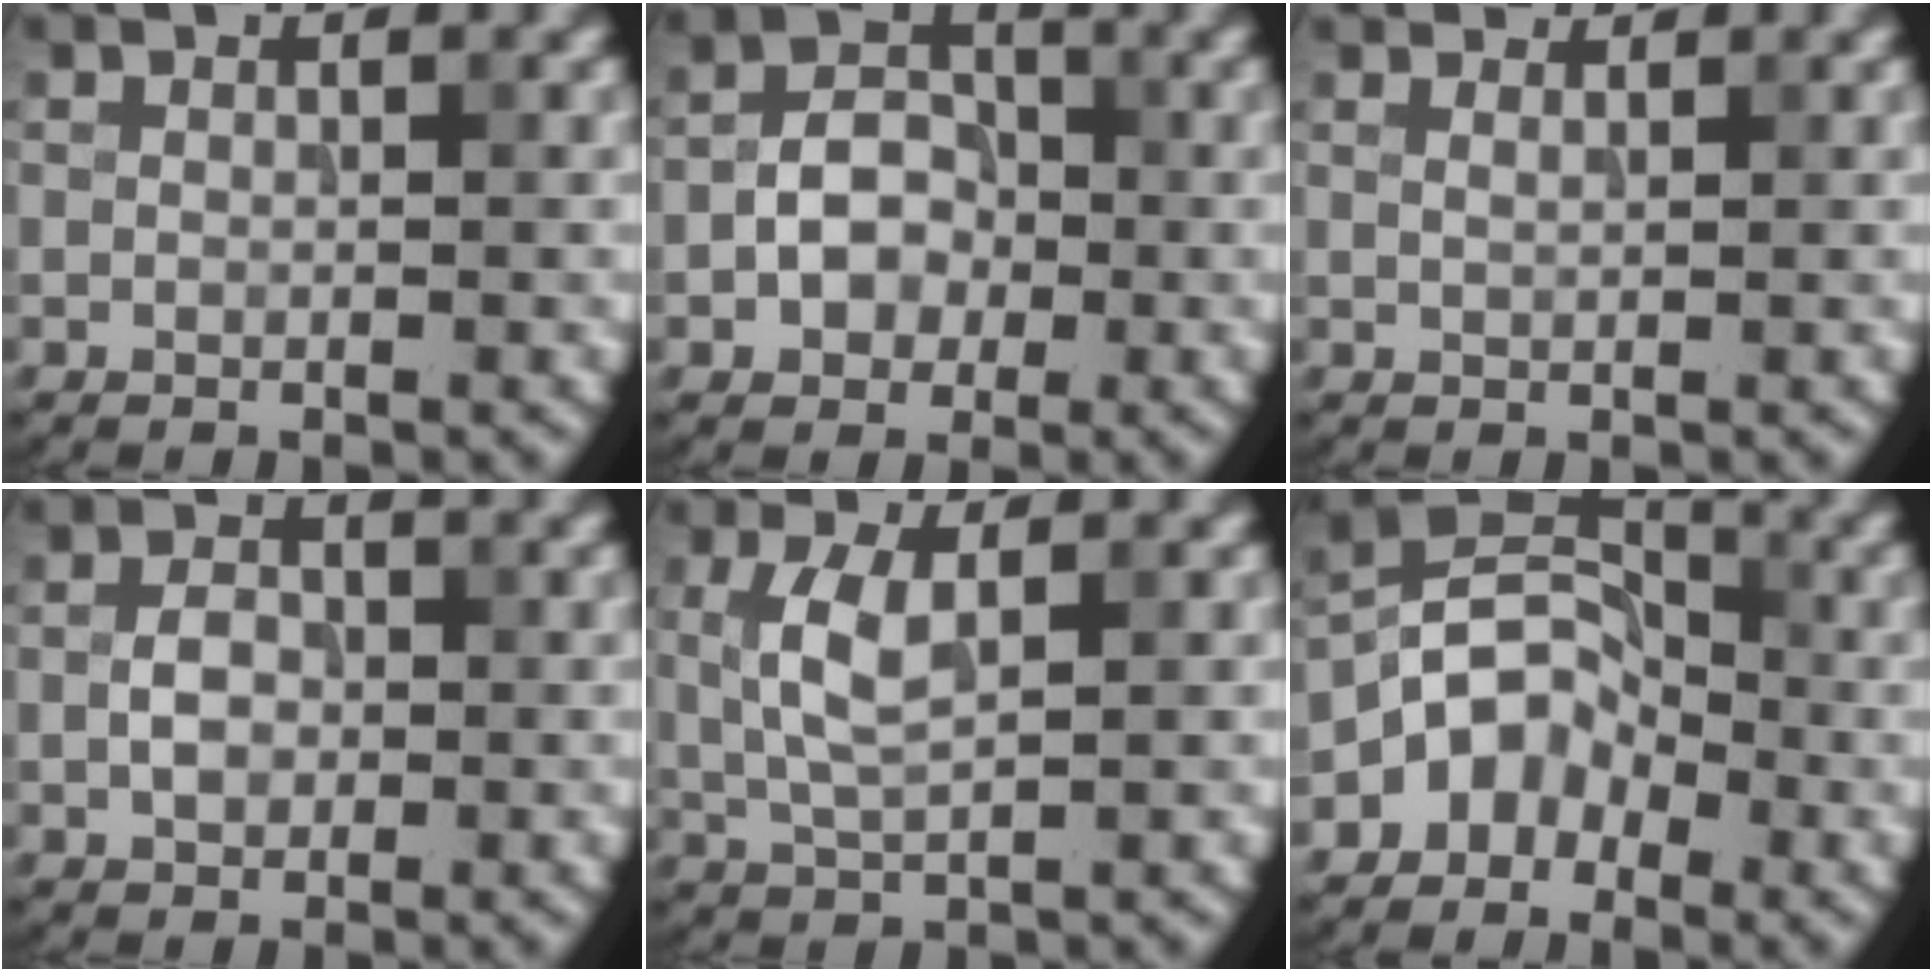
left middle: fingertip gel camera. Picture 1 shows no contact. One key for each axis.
{"total": 4.0, "fx": -0.9, "fy": 3.1, "fz": 2.4, "tx": -0.034, "ty": 0.005, "tz": -0.020}
{"total": 3.6, "fx": 2.8, "fy": 1.4, "fz": 1.6, "tx": -0.033, "ty": 0.018, "tz": 0.032}
{"total": 2.5, "fx": -0.3, "fy": 1.8, "fz": 1.8, "tx": -0.034, "ty": 0.004, "tz": -0.009}
{"total": 3.6, "fx": 0.6, "fy": 1.3, "fz": 3.3, "tx": -0.077, "ty": 0.003, "tz": 0.012}
{"total": 4.4, "fx": -2.3, "fy": 3.2, "fz": 1.9, "tx": -0.021, "ty": 0.010, "tz": -0.052}